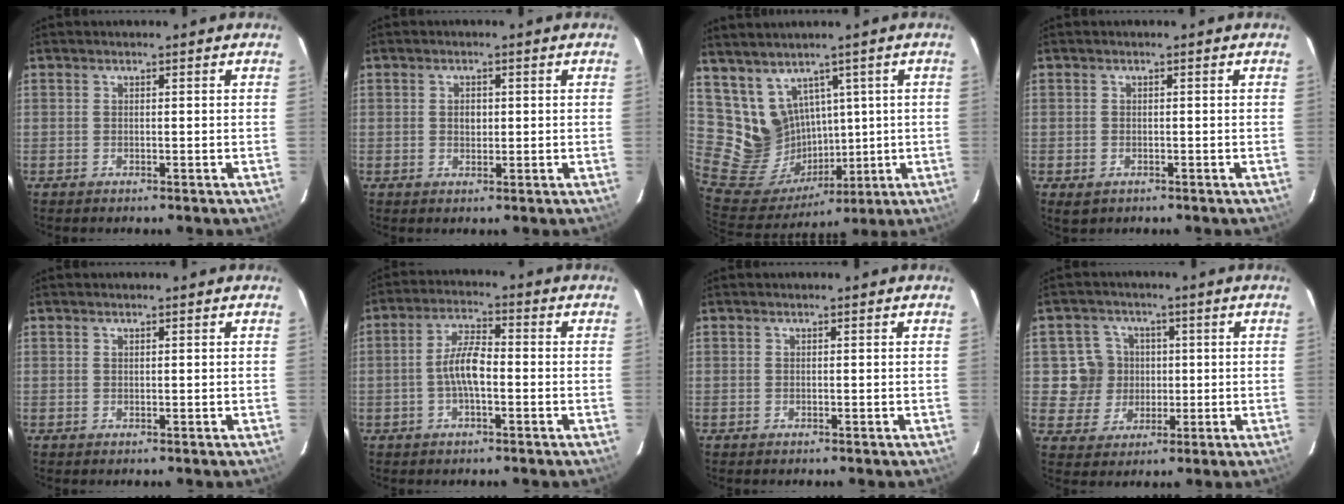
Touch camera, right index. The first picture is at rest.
{"total": 2.1, "force": [0.2, 1.6, 1.2], "torque": [-0.020, 0.004, 0.003]}
{"total": 12.8, "force": [5.8, 10.5, 4.4], "torque": [-0.109, 0.003, 0.144]}
{"total": 1.8, "force": [-0.7, 1.5, 0.8], "torque": [-0.013, -0.003, -0.009]}
{"total": 0.0}
{"total": 6.1, "force": [-1.4, 2.0, 5.6], "torque": [-0.113, 0.012, -0.027]}
{"total": 0.0}
{"total": 7.1, "force": [0.5, 7.1, 0.8], "torque": [-0.027, 0.011, 0.009]}